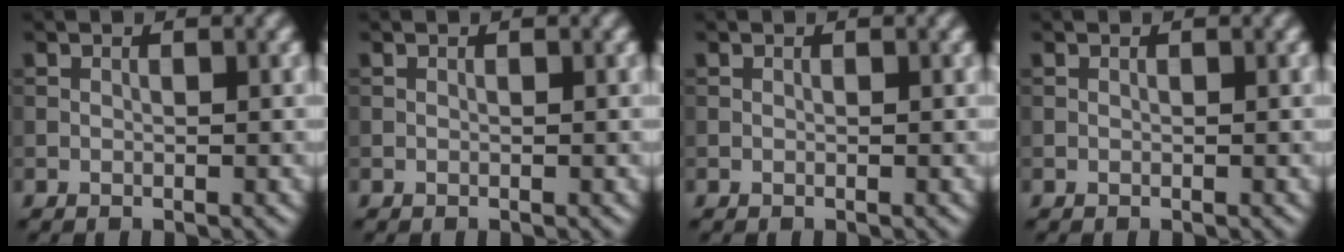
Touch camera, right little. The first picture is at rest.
{"total": 0.0}
{"total": 0.0}
{"total": 0.0}